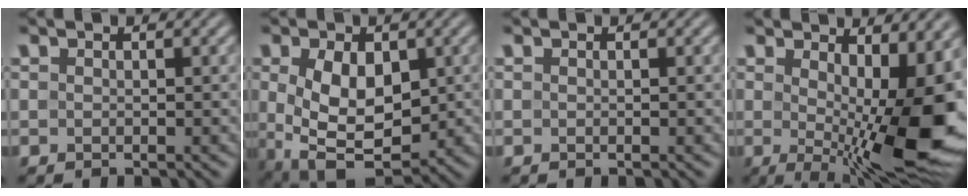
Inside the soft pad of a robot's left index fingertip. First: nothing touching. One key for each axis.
{"total": 7.9, "fx": -0.3, "fy": 4.9, "fz": 6.2, "tx": -0.123, "ty": -0.015, "tz": 0.001}
{"total": 0.0}
{"total": 12.9, "fx": -0.2, "fy": 4.1, "fz": 12.2, "tx": -0.154, "ty": -0.014, "tz": 0.004}